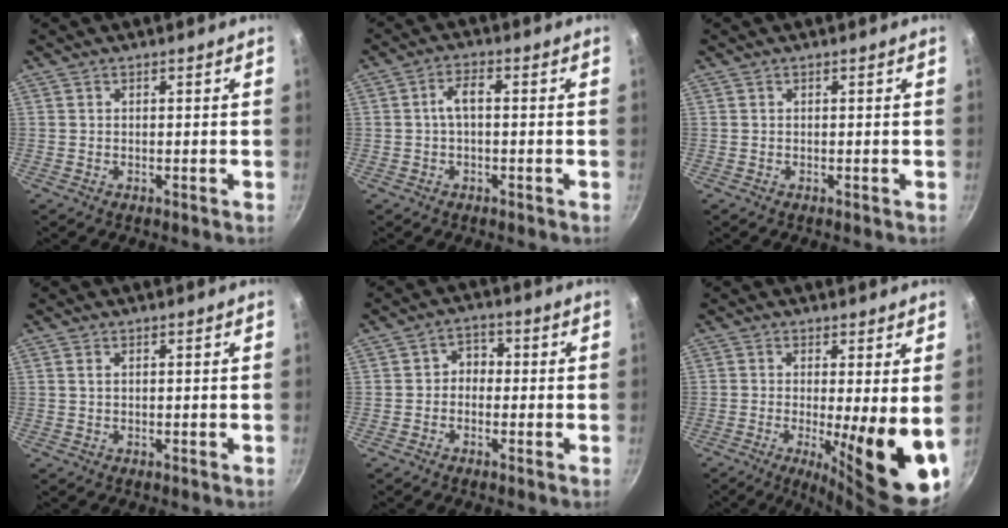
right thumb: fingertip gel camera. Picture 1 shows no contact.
{"total": 3.7, "force": [-0.2, 1.6, 3.3], "torque": [-0.068, 0.020, -0.008]}
{"total": 0.0}
{"total": 0.7, "force": [0.3, 0.4, 0.5], "torque": [-0.011, 0.001, 0.004]}
{"total": 3.5, "force": [-0.6, 3.0, 1.8], "torque": [-0.005, 0.014, -0.020]}
{"total": 14.1, "force": [-1.6, 2.8, 13.7], "torque": [-0.177, -0.025, -0.017]}